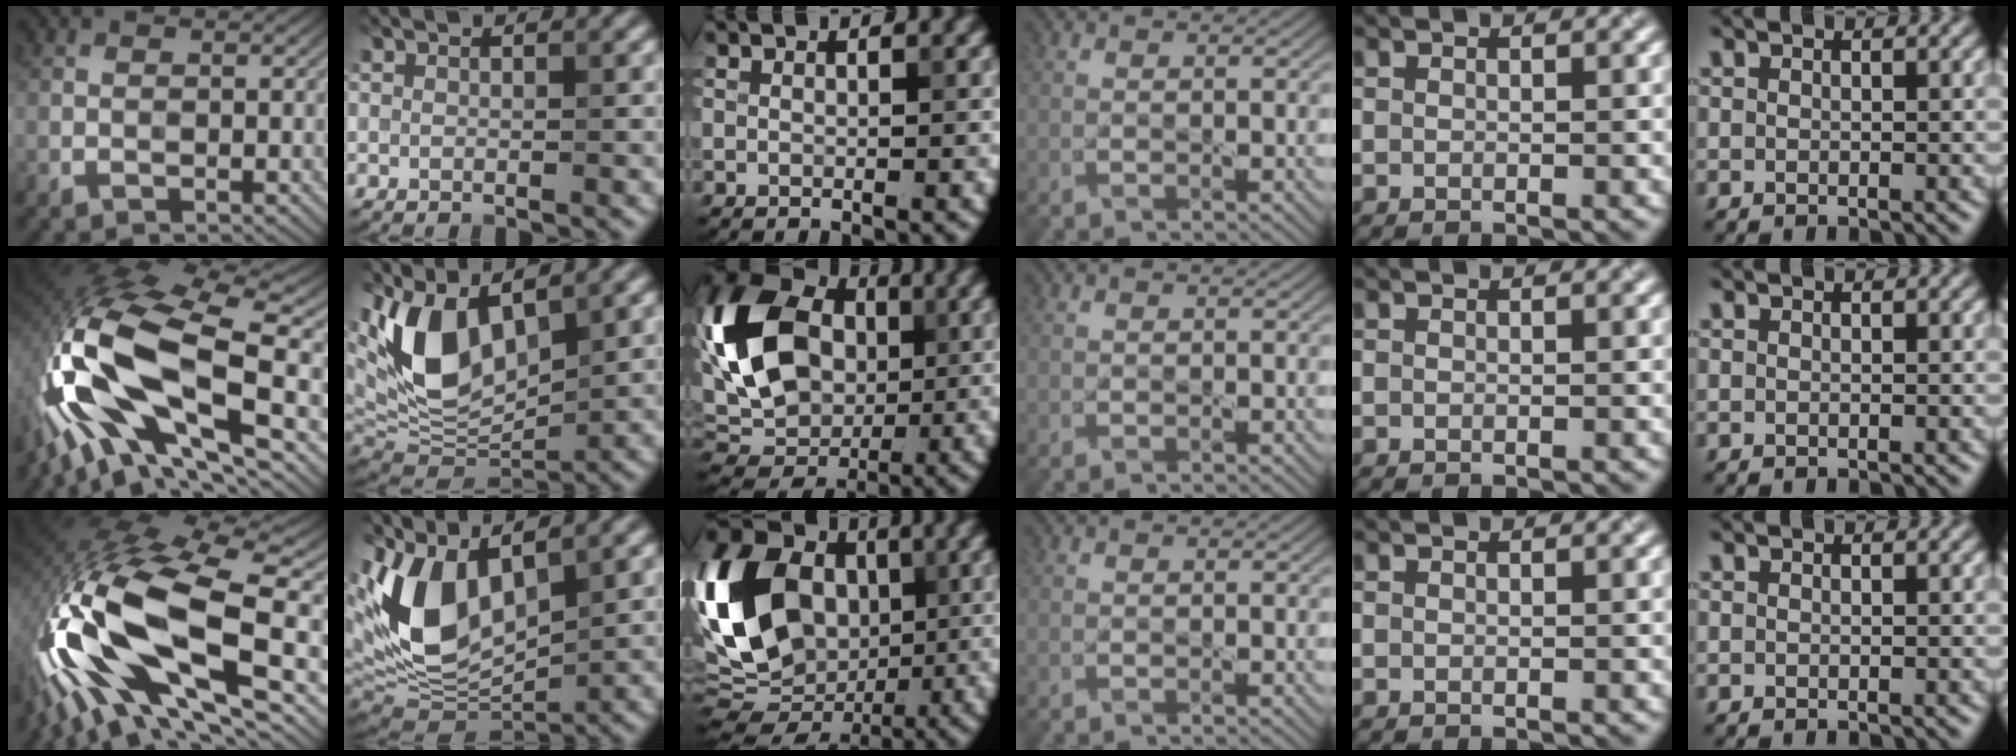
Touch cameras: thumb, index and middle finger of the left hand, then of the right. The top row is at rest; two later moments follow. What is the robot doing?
{"motion": "lift_and_place", "object": "knife"}